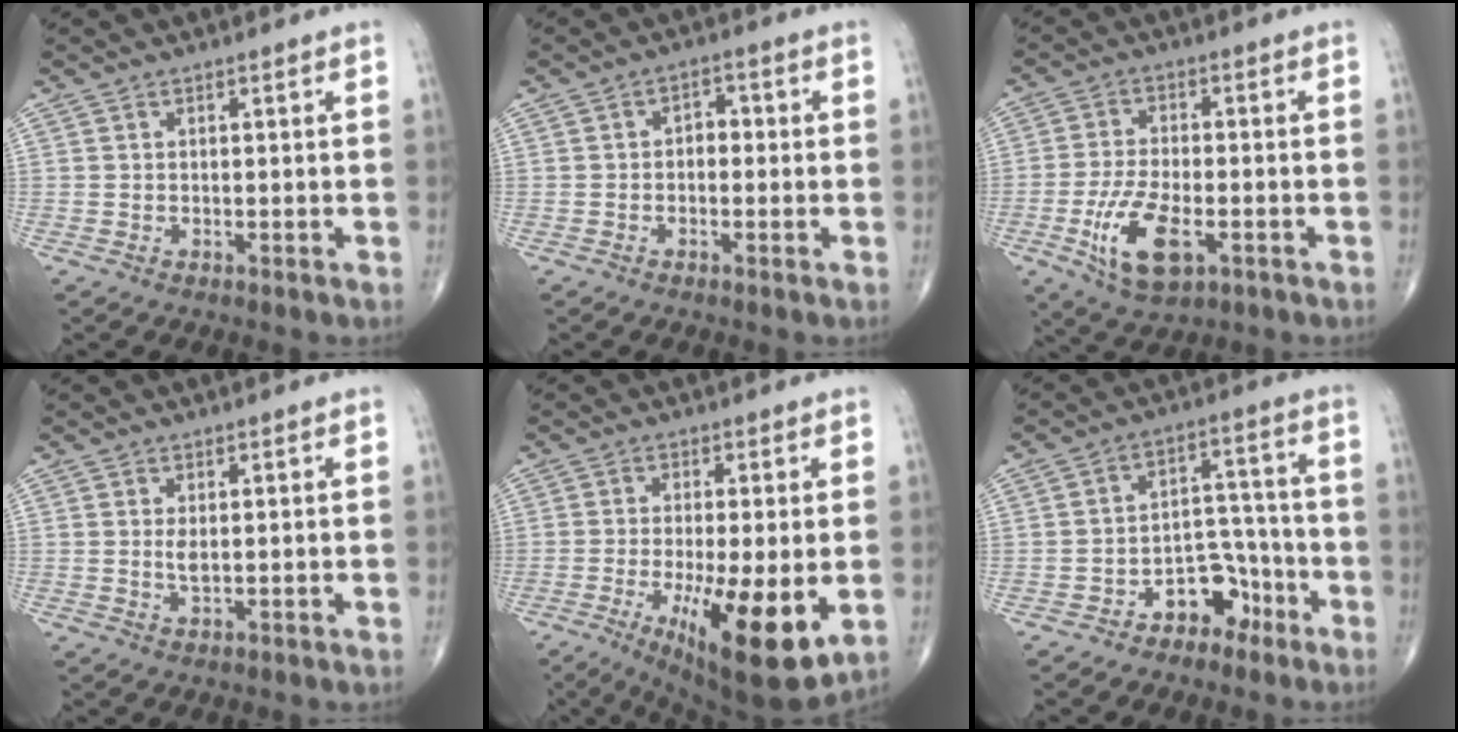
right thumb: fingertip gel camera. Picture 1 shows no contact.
{"total": 2.9, "force": [-0.2, 2.0, 2.1], "torque": [-0.013, 0.015, -0.011]}
{"total": 10.9, "force": [-3.9, 4.9, 8.9], "torque": [-0.173, 0.003, -0.065]}
{"total": 1.8, "force": [0.3, 0.7, 1.7], "torque": [-0.032, -0.005, 0.008]}
{"total": 15.9, "force": [-4.0, 4.3, 14.8], "torque": [-0.222, -0.026, -0.047]}
{"total": 7.9, "force": [-4.8, 5.1, 3.7], "torque": [-0.019, 0.059, -0.078]}